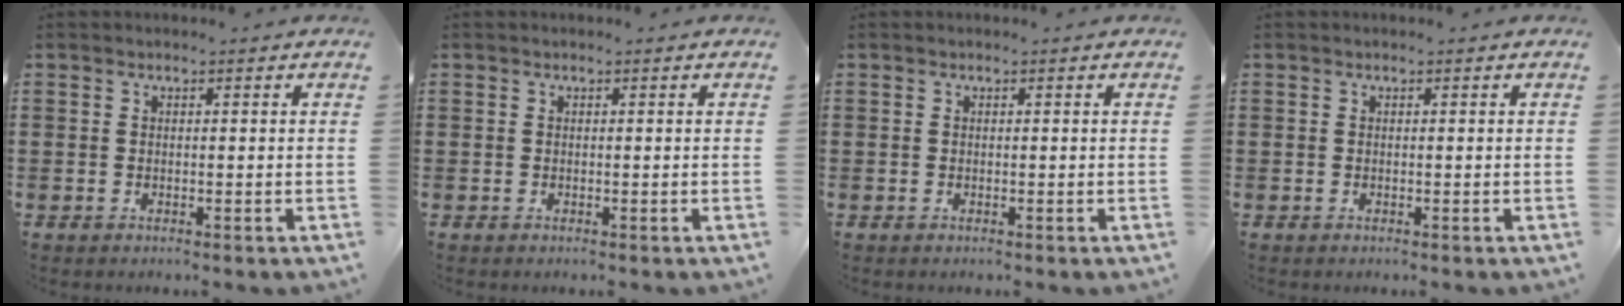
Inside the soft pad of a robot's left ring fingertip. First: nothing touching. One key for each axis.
{"total": 0.0}
{"total": 0.0}
{"total": 0.0}